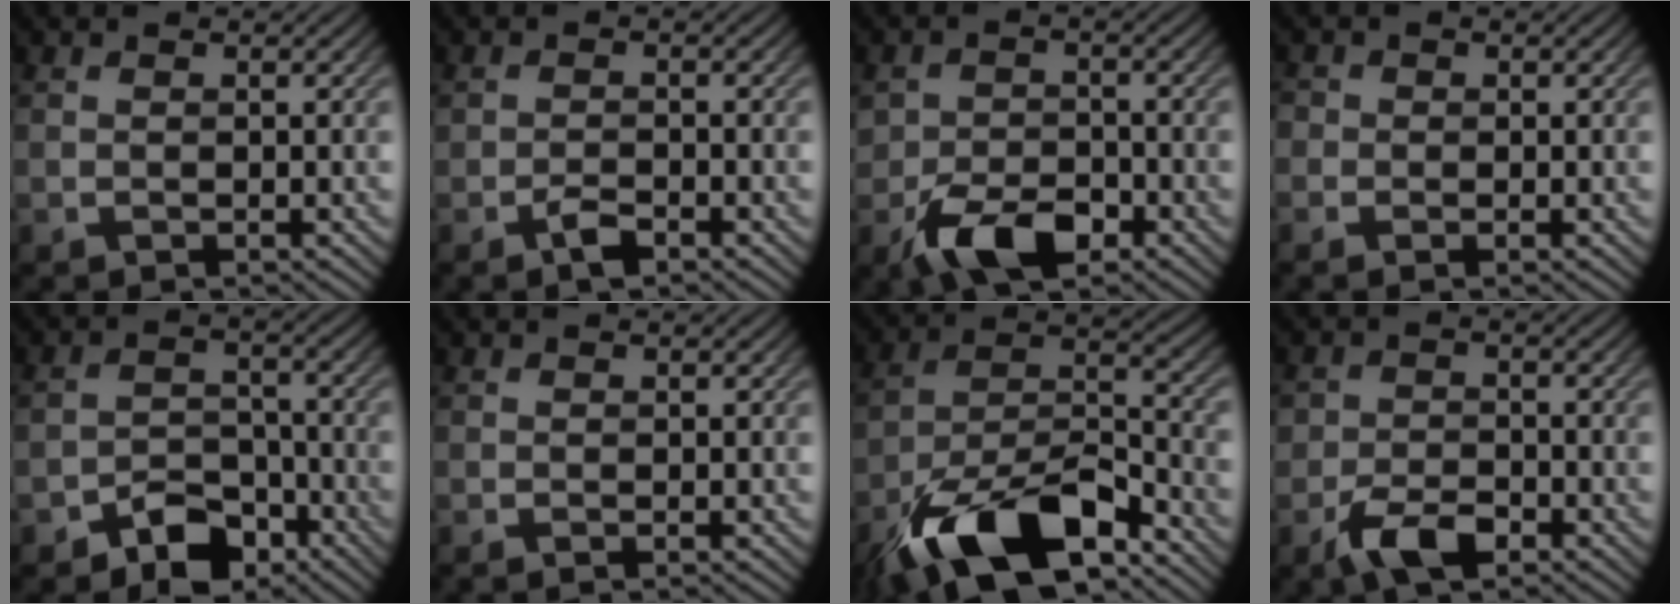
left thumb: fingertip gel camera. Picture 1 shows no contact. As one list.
[{"total": 1.5, "force": [-1.1, 0.6, 0.8], "torque": [-0.013, 0.004, -0.022]}, {"total": 6.9, "force": [-4.0, 3.8, 4.2], "torque": [-0.076, -0.002, -0.079]}, {"total": 1.7, "force": [-0.4, 1.7, 0.4], "torque": [-0.004, 0.001, -0.012]}, {"total": 5.9, "force": [-4.1, 3.5, 2.3], "torque": [-0.031, 0.006, -0.084]}, {"total": 0.0}, {"total": 16.4, "force": [-10.5, 6.1, 11.0], "torque": [-0.217, -0.018, -0.201]}, {"total": 4.9, "force": [-2.9, 2.6, 3.0], "torque": [-0.056, -0.002, -0.062]}]